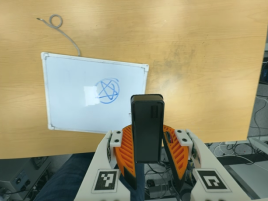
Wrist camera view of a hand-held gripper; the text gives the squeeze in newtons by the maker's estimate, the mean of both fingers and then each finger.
{"total": 5.3, "left": 4.7, "right": 5.8}